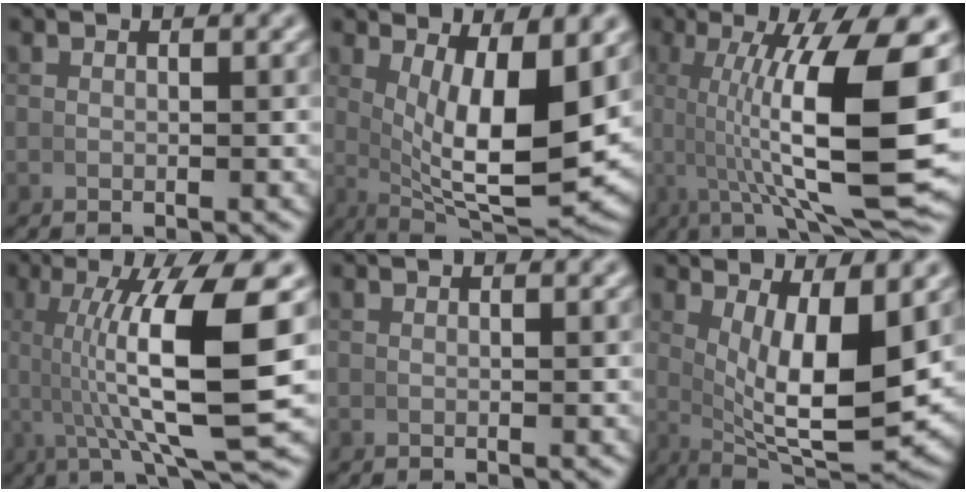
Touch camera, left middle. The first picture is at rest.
{"total": 12.3, "force": [1.4, 4.8, 11.2], "torque": [-0.180, -0.041, 0.042]}
{"total": 13.4, "force": [-0.1, 2.8, 13.1], "torque": [-0.185, 0.003, 0.004]}
{"total": 11.4, "force": [1.1, 2.0, 11.2], "torque": [-0.188, 0.003, 0.020]}
{"total": 0.0}
{"total": 11.1, "force": [1.1, 4.2, 10.2], "torque": [-0.161, -0.040, 0.038]}